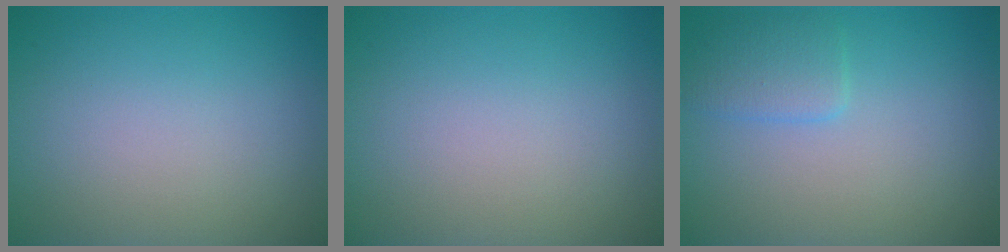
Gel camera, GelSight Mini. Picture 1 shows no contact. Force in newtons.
{"total": 0.0}
{"total": 2.0, "press": 2.0, "slide": 0.1}